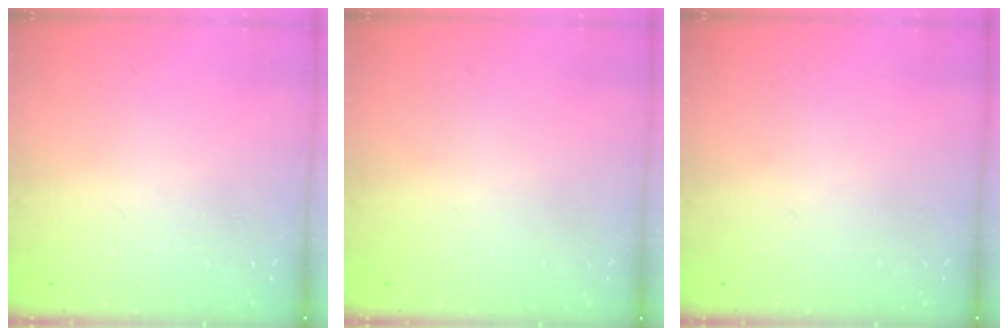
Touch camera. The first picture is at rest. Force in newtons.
{"total": 0.8, "press": 0.8, "slide": 0.1}
{"total": 0.0}